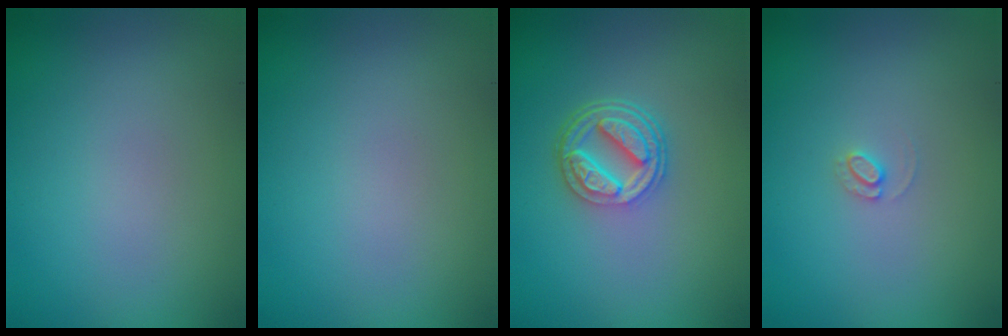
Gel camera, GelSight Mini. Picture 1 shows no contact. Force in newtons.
{"total": 0.0}
{"total": 4.6, "press": 3.4, "slide": 3.1}
{"total": 0.9, "press": 0.9, "slide": 0.1}